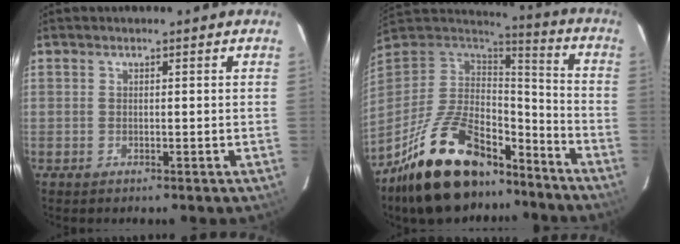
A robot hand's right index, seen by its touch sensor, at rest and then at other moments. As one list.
[{"total": 25.5, "force": [-17.5, 11.3, 14.6], "torque": [-0.282, 0.002, -0.270]}]